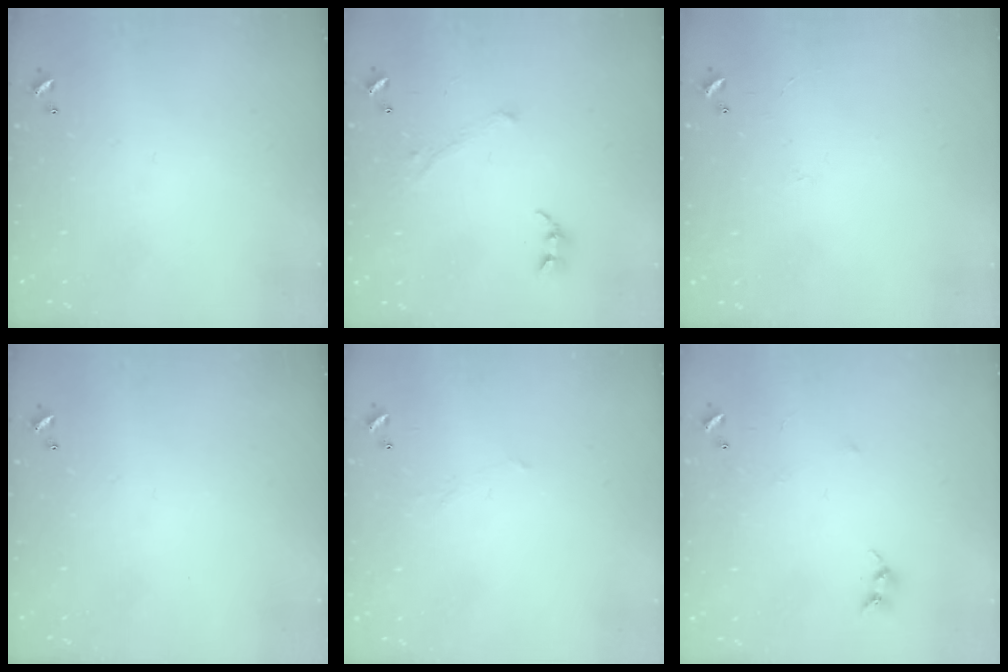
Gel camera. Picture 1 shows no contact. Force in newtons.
{"total": 1.7, "press": 1.6, "slide": 0.5}
{"total": 1.8, "press": 1.7, "slide": 0.4}
{"total": 0.0}
{"total": 6.0, "press": 6.0, "slide": 0.9}
{"total": 5.3, "press": 5.3, "slide": 0.8}